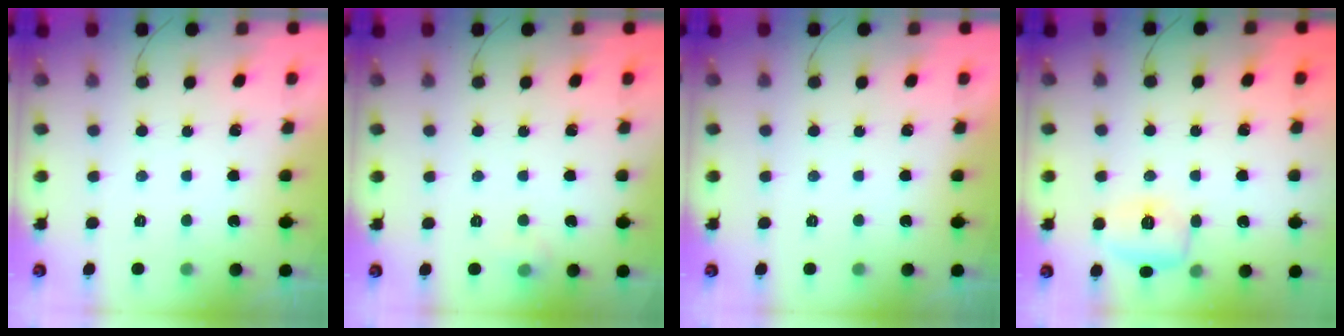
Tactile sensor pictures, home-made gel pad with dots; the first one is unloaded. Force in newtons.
{"total": 4.2, "press": 3.9, "slide": 1.7}
{"total": 0.0}
{"total": 7.5, "press": 7.4, "slide": 1.6}